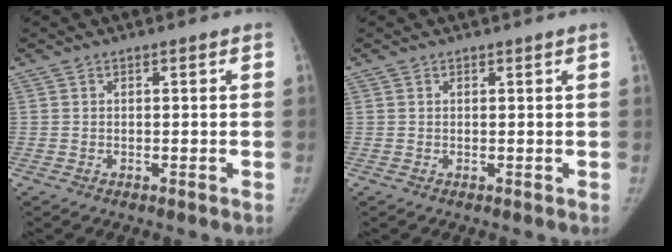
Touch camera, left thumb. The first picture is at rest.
{"total": 0.6, "force": [0.3, -0.2, 0.4], "torque": [-0.015, -0.004, 0.008]}